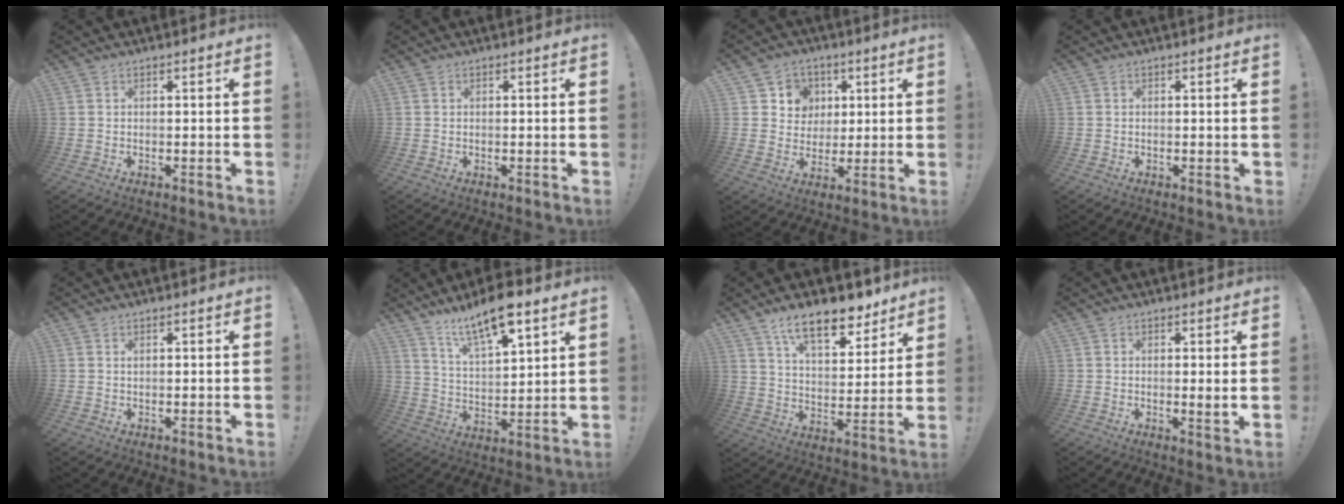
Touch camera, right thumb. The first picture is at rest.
{"total": 0.0}
{"total": 7.9, "force": [2.6, 7.4, 1.2], "torque": [-0.014, -0.022, 0.053]}
{"total": 0.0}
{"total": 0.5, "force": [0.3, 0.4, 0.0], "torque": [0.008, -0.003, 0.005]}
{"total": 13.4, "force": [9.7, 3.4, 8.6], "torque": [-0.148, -0.057, 0.164]}
{"total": 14.7, "force": [10.3, 6.0, 8.6], "torque": [-0.130, -0.063, 0.178]}
{"total": 2.4, "force": [0.6, -0.2, 2.3], "torque": [-0.026, -0.012, 0.007]}